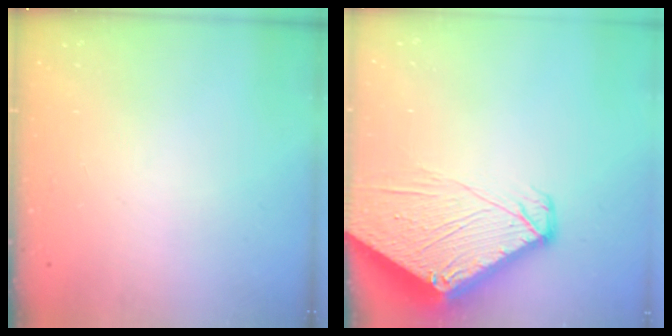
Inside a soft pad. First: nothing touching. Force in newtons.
{"total": 9.3, "press": 9.2, "slide": 1.0}